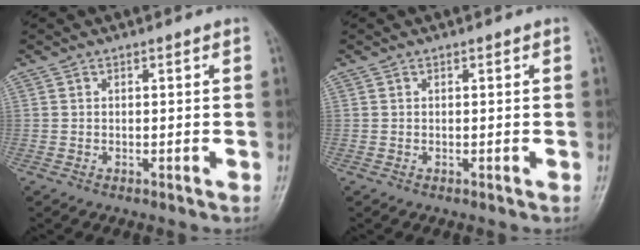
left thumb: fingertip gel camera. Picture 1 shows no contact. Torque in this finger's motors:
{"motor_torque": [0.00, 0.00, 0.00, 0.00, 0.00]}